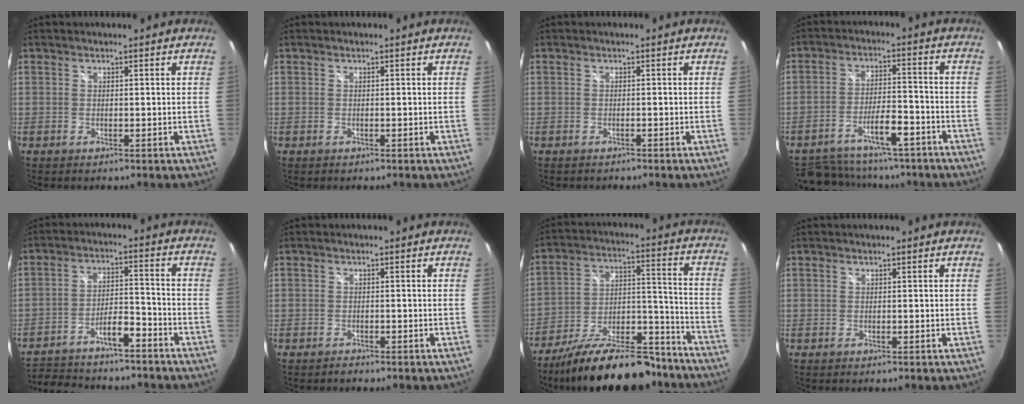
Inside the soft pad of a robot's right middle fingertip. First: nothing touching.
{"total": 0.0}
{"total": 0.7, "force": [-0.7, 0.3, -0.1], "torque": [-0.001, 0.001, -0.013]}
{"total": 16.2, "force": [-13.1, 6.2, 7.4], "torque": [-0.151, 0.012, -0.182]}
{"total": 15.0, "force": [-12.8, 4.2, 6.8], "torque": [-0.134, 0.027, -0.192]}
{"total": 0.9, "force": [-0.9, 0.3, -0.1], "torque": [-0.002, 0.001, -0.017]}
{"total": 24.0, "force": [-19.1, 7.7, 12.3], "torque": [-0.208, 0.005, -0.279]}
{"total": 0.0}